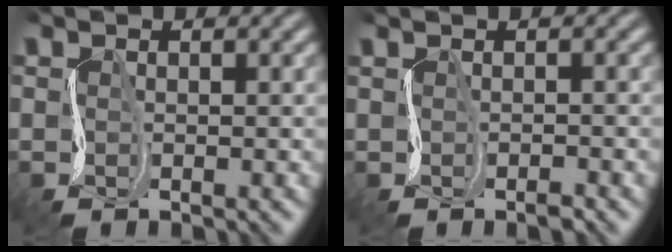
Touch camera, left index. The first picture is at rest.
{"total": 0.9, "force": [-0.4, 0.2, 0.8], "torque": [-0.015, -0.004, -0.005]}